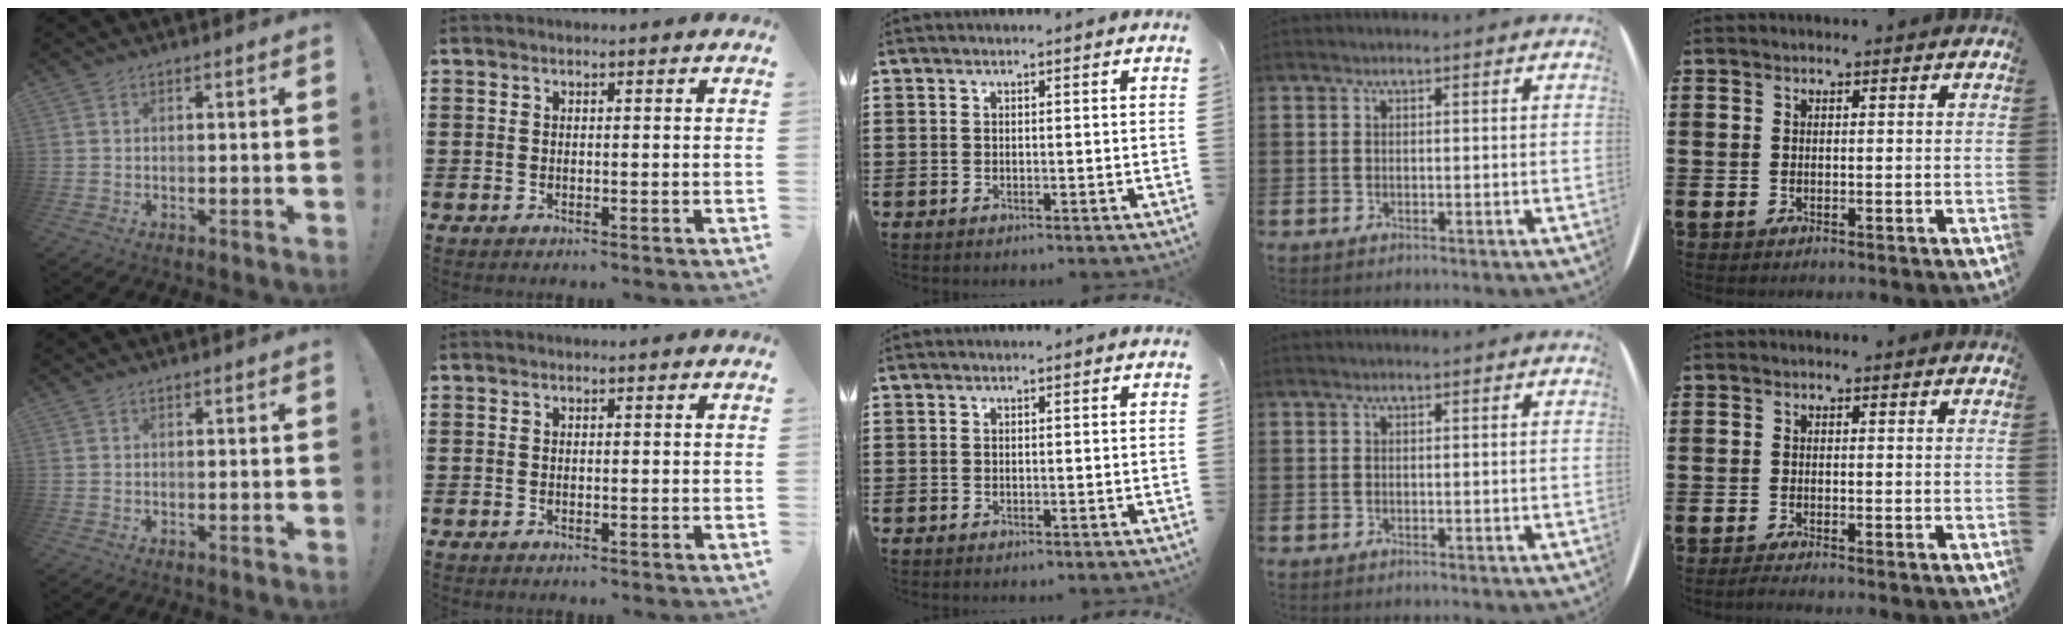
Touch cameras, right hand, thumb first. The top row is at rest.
{"little": {"total": 0.7, "force": [-0.5, 0.0, 0.5], "torque": [-0.009, -0.002, -0.010]}}